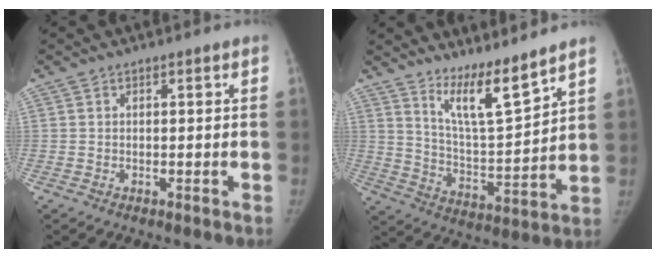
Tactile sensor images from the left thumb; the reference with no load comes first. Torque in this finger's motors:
{"motor_torque": [0.16, 0.01, 1.08, -1.15, 0.06]}